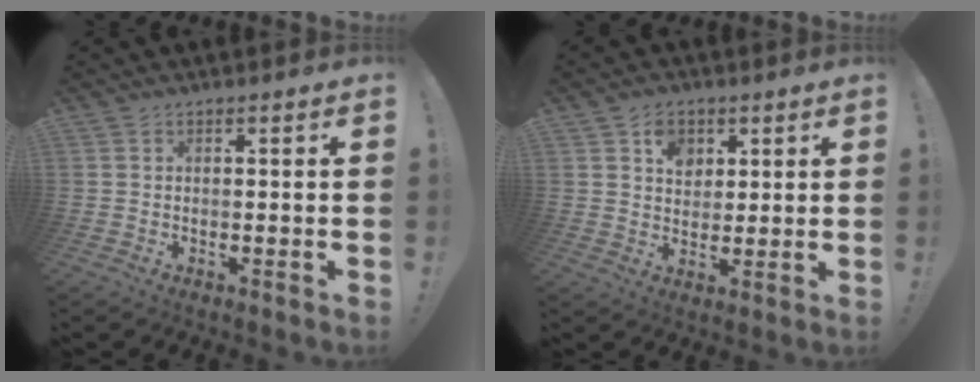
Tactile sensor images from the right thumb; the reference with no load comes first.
{"total": 6.9, "force": [3.4, 5.5, 2.6], "torque": [-0.021, -0.017, 0.059]}